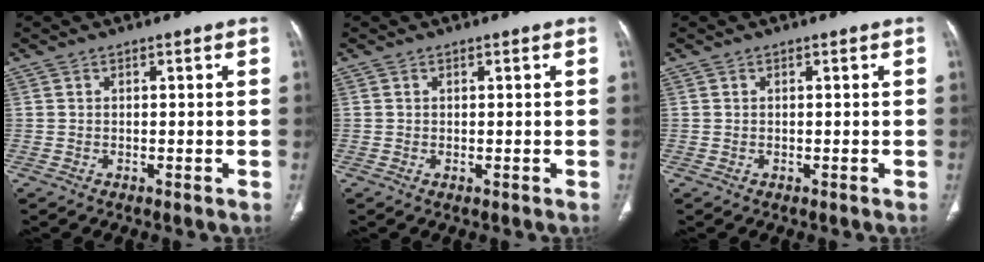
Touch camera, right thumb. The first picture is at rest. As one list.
[{"total": 0.0}, {"total": 0.0}]